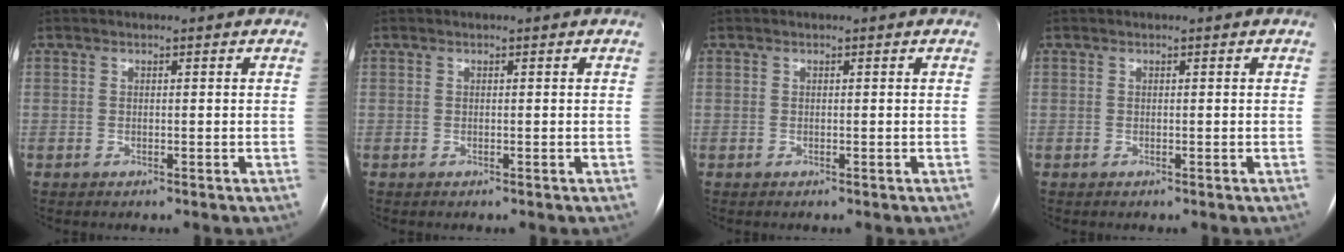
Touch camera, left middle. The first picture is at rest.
{"total": 0.0}
{"total": 0.0}
{"total": 0.0}